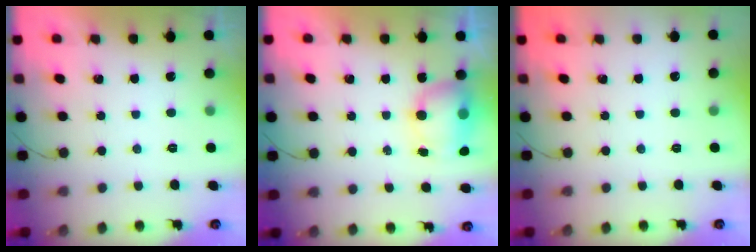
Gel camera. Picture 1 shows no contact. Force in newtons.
{"total": 7.2, "press": 7.1, "slide": 1.3}
{"total": 0.0}